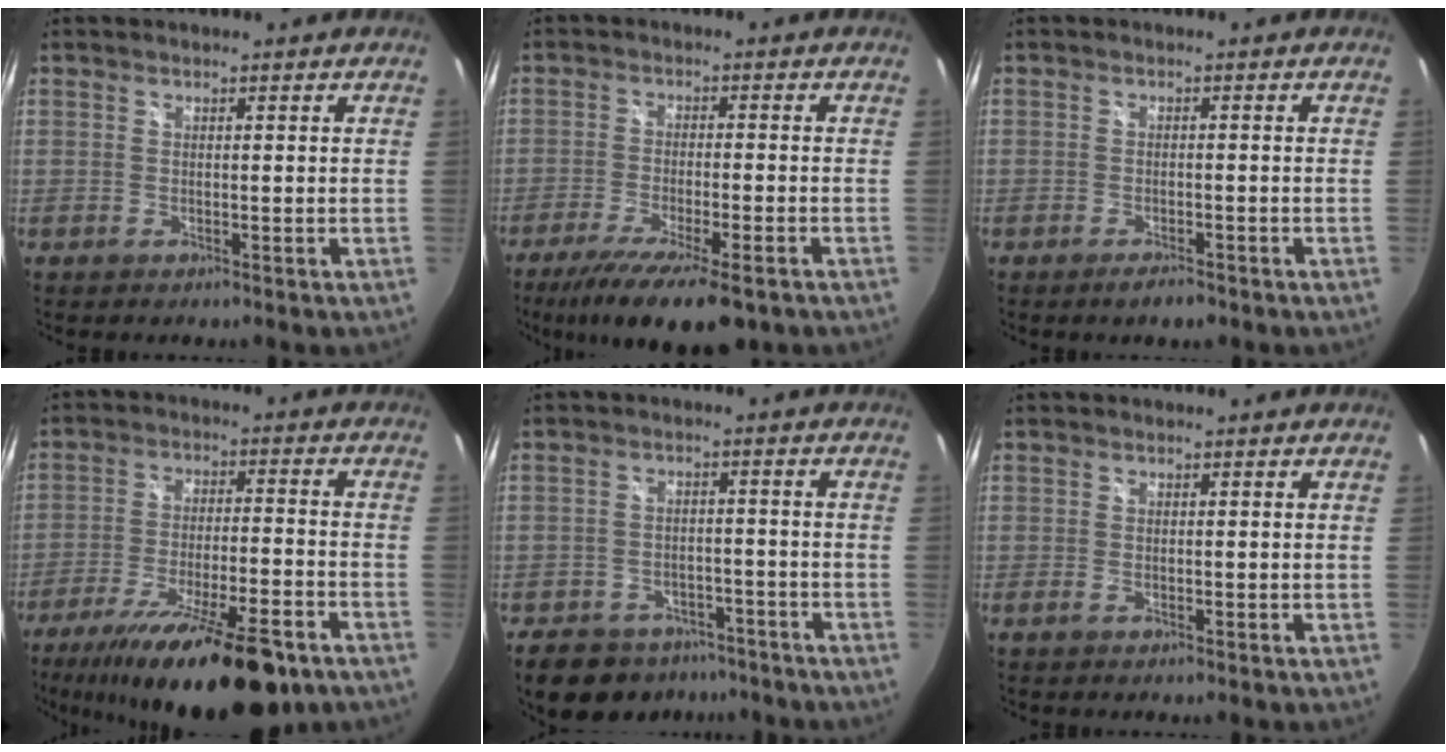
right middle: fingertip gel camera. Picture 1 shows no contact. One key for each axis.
{"total": 14.6, "fx": -10.4, "fy": 3.3, "fz": 9.7, "tx": -0.192, "ty": -0.048, "tz": -0.167}
{"total": 2.7, "fx": -2.1, "fy": 0.8, "fz": 1.6, "tx": -0.035, "ty": -0.002, "tz": -0.034}
{"total": 21.6, "fx": -15.3, "fy": 5.4, "fz": 14.4, "tx": -0.250, "ty": -0.042, "tz": -0.232}
{"total": 13.2, "fx": -9.6, "fy": 7.6, "fz": 4.9, "tx": -0.116, "ty": 0.008, "tz": -0.125}
{"total": 0.6, "fx": -0.2, "fy": 0.1, "fz": 0.5, "tx": -0.011, "ty": -0.001, "tz": -0.007}